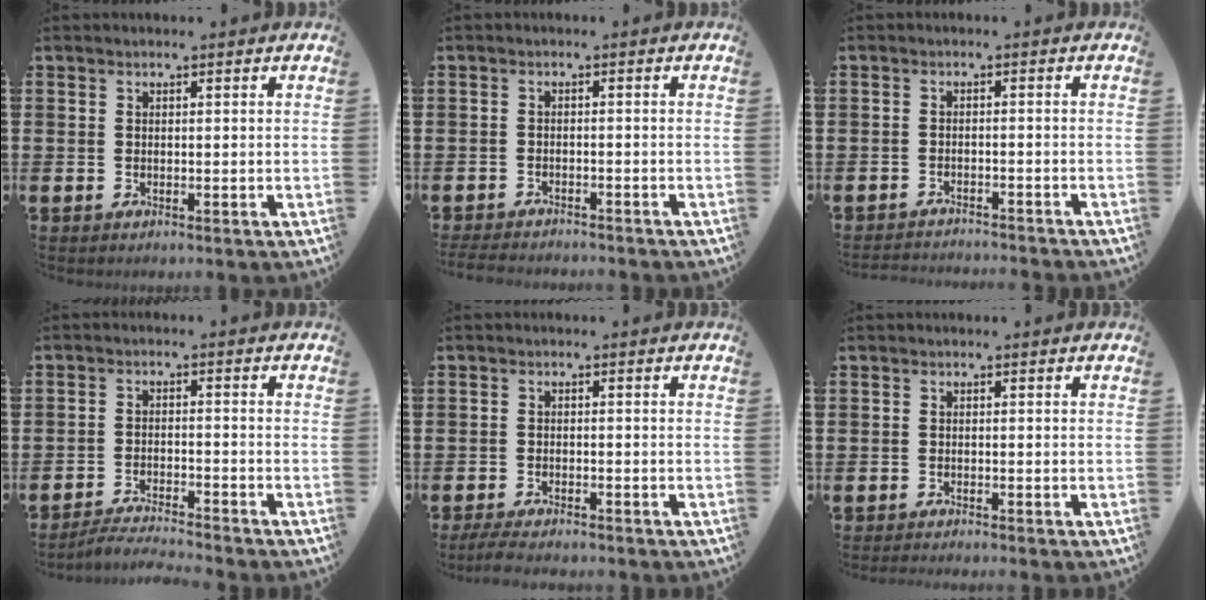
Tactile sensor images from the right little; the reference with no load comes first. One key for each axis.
{"total": 1.9, "fx": -1.9, "fy": 0.0, "fz": 0.2, "tx": -0.005, "ty": 0.003, "tz": -0.038}
{"total": 1.8, "fx": -1.8, "fy": -0.2, "fz": -0.1, "tx": -0.001, "ty": 0.004, "tz": -0.037}
{"total": 3.0, "fx": -3.0, "fy": -0.2, "fz": 0.4, "tx": -0.009, "ty": 0.001, "tz": -0.062}
{"total": 2.1, "fx": -2.0, "fy": 0.1, "fz": 0.6, "tx": -0.011, "ty": 0.006, "tz": -0.040}
{"total": 0.7, "fx": -0.7, "fy": -0.2, "fz": 0.0, "tx": 0.000, "ty": -0.002, "tz": -0.014}